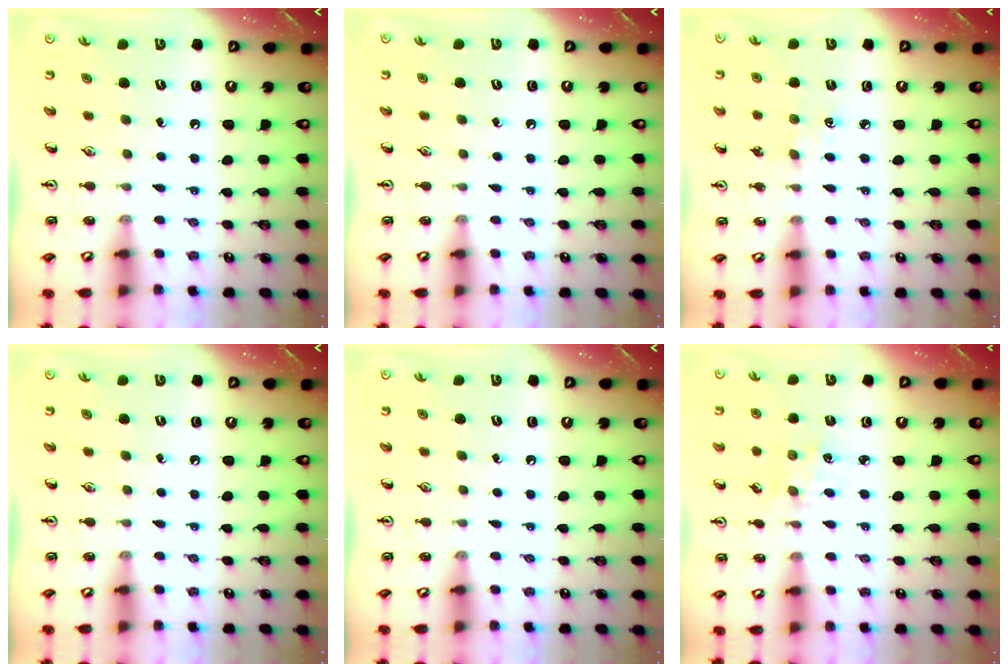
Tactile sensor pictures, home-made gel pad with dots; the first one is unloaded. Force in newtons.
{"total": 0.0}
{"total": 4.3, "press": 4.3, "slide": 0.5}
{"total": 0.0}
{"total": 0.0}
{"total": 1.9, "press": 1.8, "slide": 0.3}